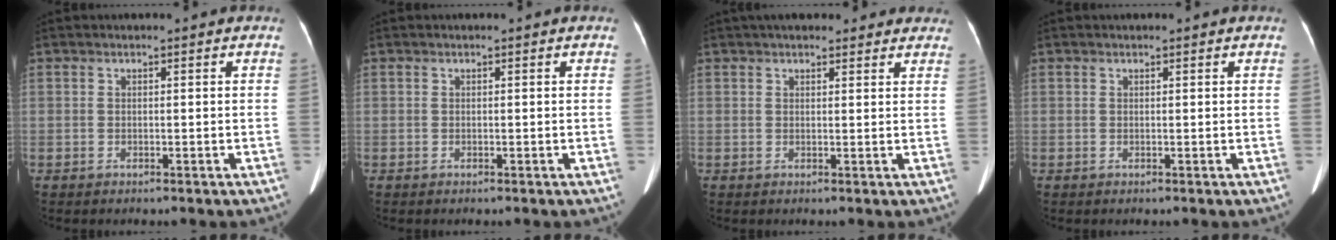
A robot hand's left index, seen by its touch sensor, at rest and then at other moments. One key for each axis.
{"total": 0.0}
{"total": 11.7, "fx": 10.0, "fy": 3.5, "fz": 4.9, "tx": -0.047, "ty": 0.038, "tz": 0.122}
{"total": 0.6, "fx": 0.6, "fy": 0.1, "fz": 0.2, "tx": -0.006, "ty": 0.010, "tz": 0.009}